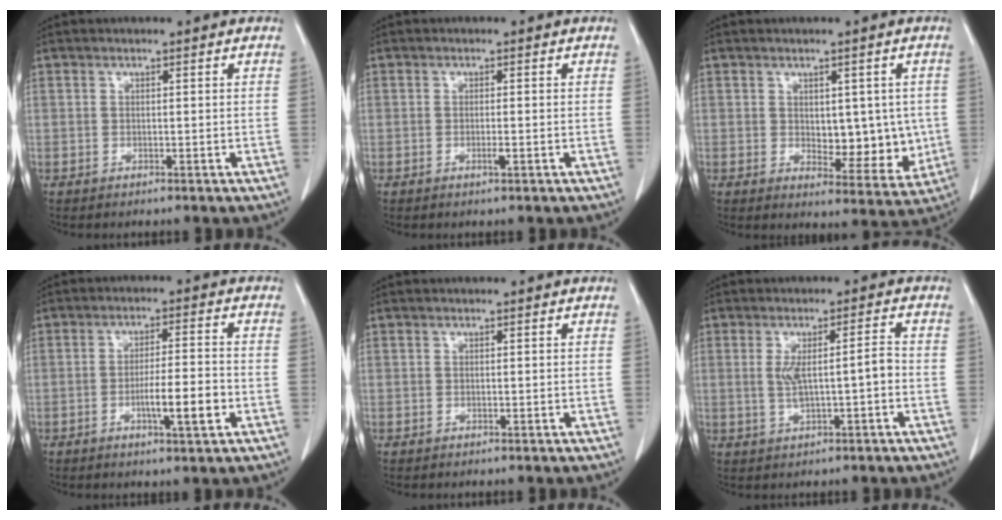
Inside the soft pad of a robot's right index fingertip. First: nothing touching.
{"total": 1.2, "force": [-0.4, 0.0, 1.1], "torque": [-0.022, -0.003, -0.007]}
{"total": 8.0, "force": [0.1, 4.2, 6.8], "torque": [-0.070, -0.007, 0.016]}
{"total": 6.8, "force": [-2.2, 0.5, 6.4], "torque": [-0.105, -0.004, -0.036]}
{"total": 0.0}
{"total": 5.1, "force": [-0.4, 0.8, 5.0], "torque": [-0.091, 0.009, 0.001]}